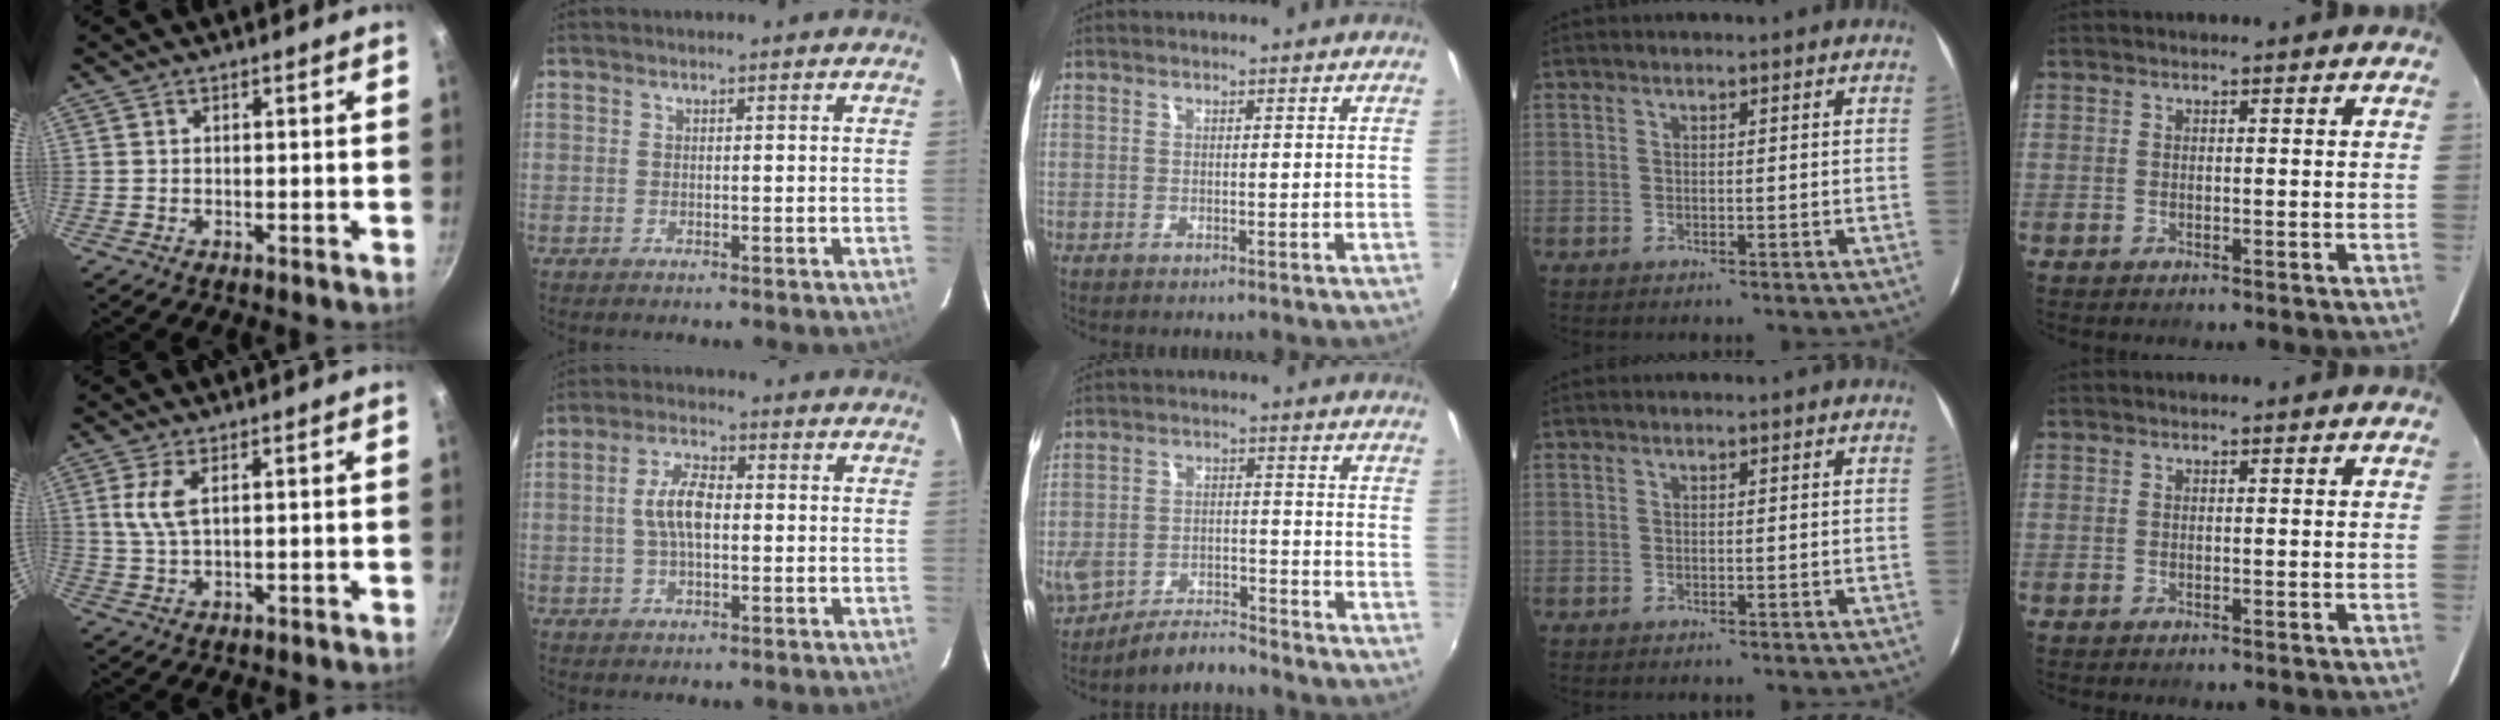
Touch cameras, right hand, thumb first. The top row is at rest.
{"thumb": {"total": 5.1, "force": [1.5, 1.9, 4.5], "torque": [-0.100, -0.003, 0.033]}, "index": {"total": 6.3, "force": [0.0, 2.8, 5.7], "torque": [-0.111, 0.011, 0.001]}, "middle": {"total": 6.4, "force": [-5.6, 2.2, 2.2], "torque": [-0.060, 0.003, -0.093]}}